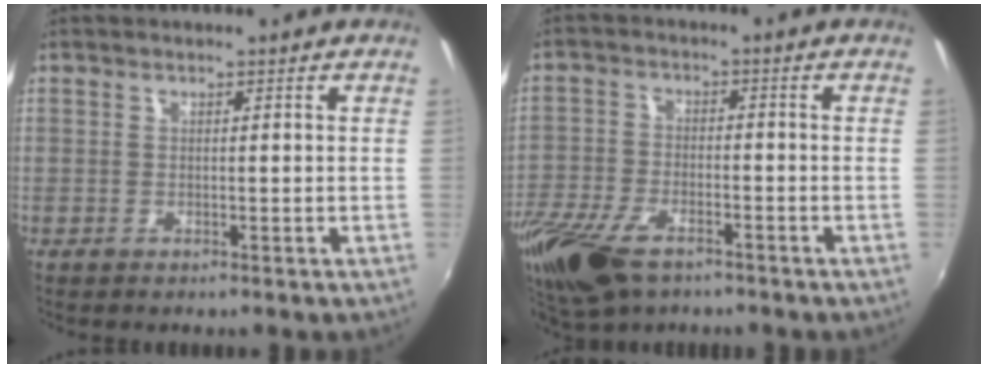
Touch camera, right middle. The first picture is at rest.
{"total": 13.7, "force": [-8.9, 6.5, 8.2], "torque": [-0.202, -0.039, -0.169]}